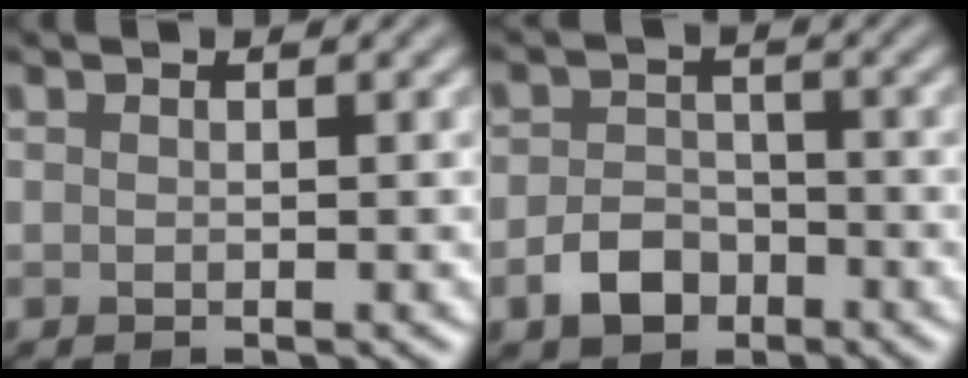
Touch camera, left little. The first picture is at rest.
{"total": 3.3, "force": [-1.9, 2.3, 1.5], "torque": [-0.023, 0.003, -0.039]}